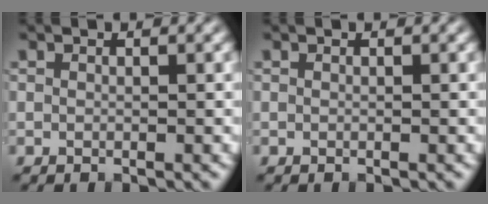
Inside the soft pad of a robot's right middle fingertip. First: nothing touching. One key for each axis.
{"total": 0.0}